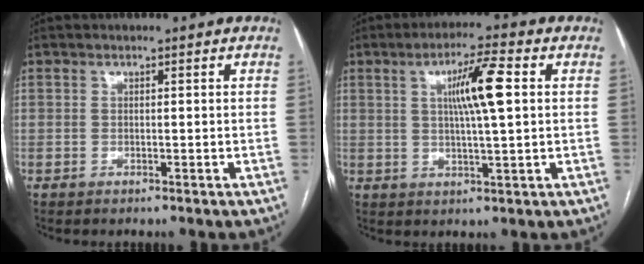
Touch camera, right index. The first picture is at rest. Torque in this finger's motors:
{"motor_torque": [0.93, 0.39, 0.26, 0.13]}